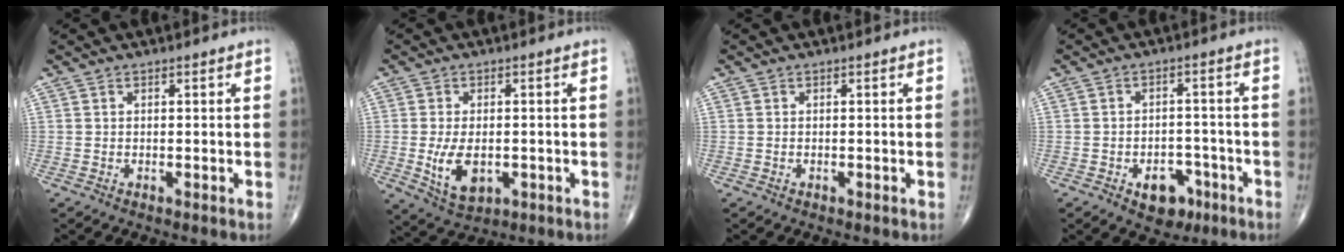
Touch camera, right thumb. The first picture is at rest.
{"total": 7.9, "force": [-1.5, 4.6, 6.2], "torque": [-0.106, -0.007, -0.014]}
{"total": 0.0}
{"total": 6.8, "force": [-3.5, 4.6, 3.6], "torque": [-0.020, 0.029, -0.044]}